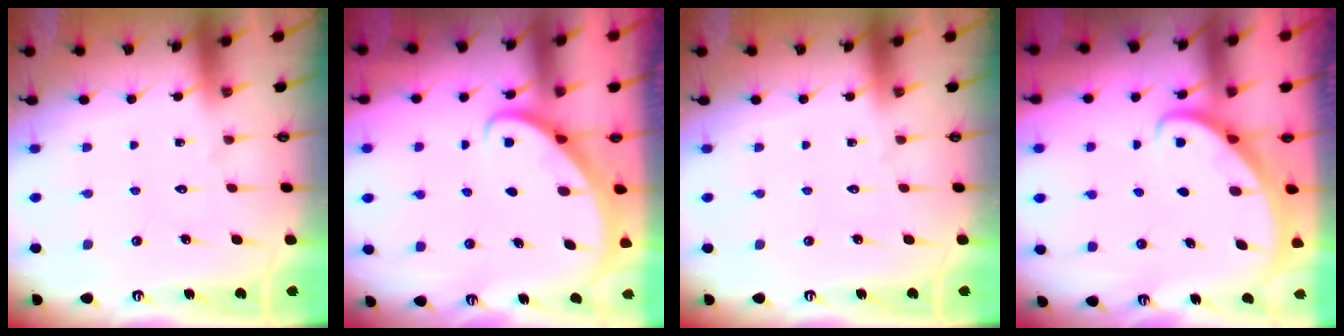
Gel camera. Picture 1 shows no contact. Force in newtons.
{"total": 2.8, "press": 2.8, "slide": 0.2}
{"total": 0.0}
{"total": 2.6, "press": 2.5, "slide": 0.3}